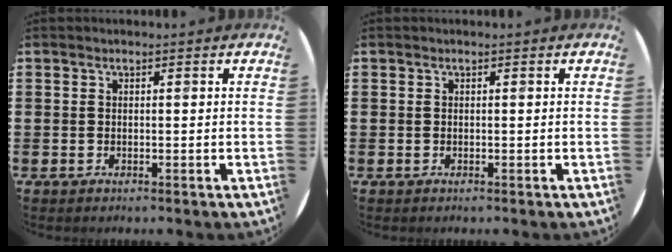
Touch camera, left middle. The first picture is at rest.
{"total": 0.0}